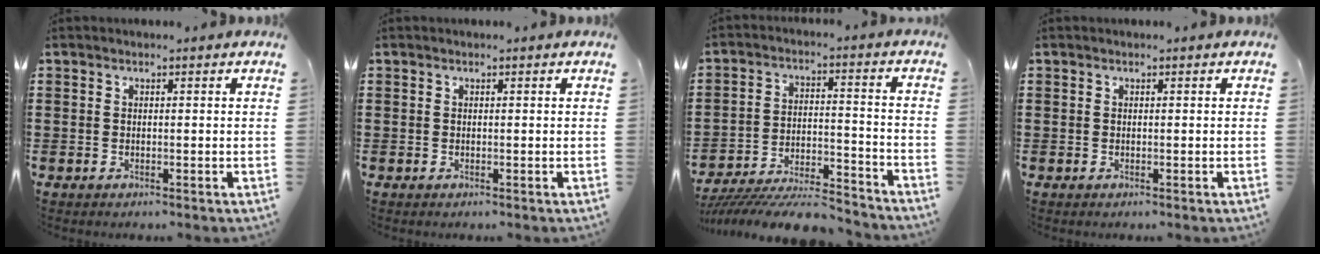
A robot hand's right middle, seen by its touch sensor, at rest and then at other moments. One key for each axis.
{"total": 0.0}
{"total": 8.4, "fx": -7.9, "fy": 0.6, "fz": 2.6, "tx": -0.040, "ty": 0.011, "tz": -0.152}
{"total": 0.0}